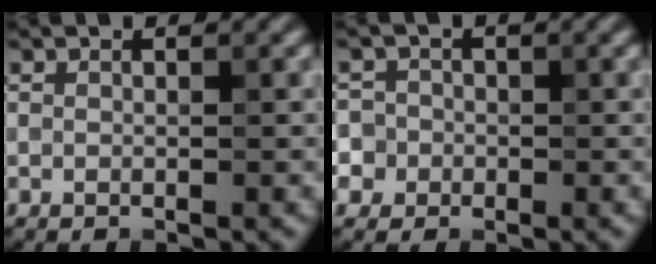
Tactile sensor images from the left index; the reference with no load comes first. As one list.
[{"total": 6.1, "force": [-1.5, 5.8, 1.4], "torque": [-0.027, 0.021, -0.066]}]